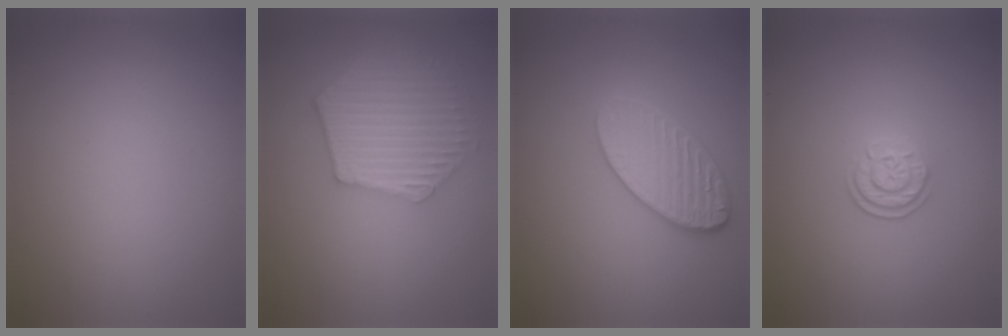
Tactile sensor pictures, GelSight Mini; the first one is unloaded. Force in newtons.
{"total": 5.9, "press": 4.6, "slide": 3.7}
{"total": 3.6, "press": 3.5, "slide": 1.1}
{"total": 2.3, "press": 1.9, "slide": 1.2}